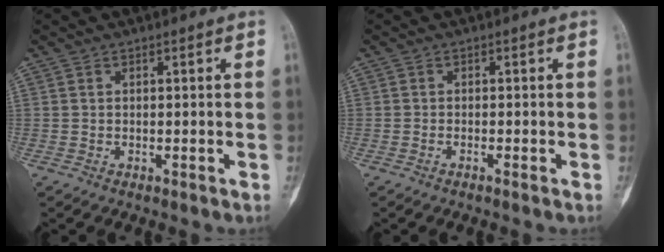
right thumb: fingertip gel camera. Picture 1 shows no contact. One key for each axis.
{"total": 0.5, "fx": -0.4, "fy": -0.1, "fz": 0.3, "tx": -0.010, "ty": 0.003, "tz": -0.008}